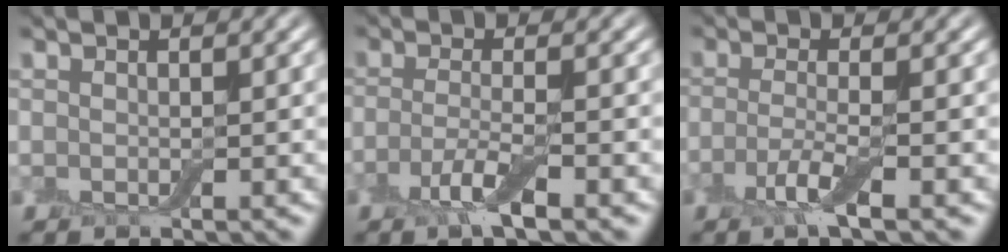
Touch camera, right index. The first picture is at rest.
{"total": 3.0, "force": [-1.6, 0.6, 2.5], "torque": [-0.054, -0.003, -0.036]}
{"total": 2.8, "force": [-1.3, 0.5, 2.4], "torque": [-0.053, -0.004, -0.033]}